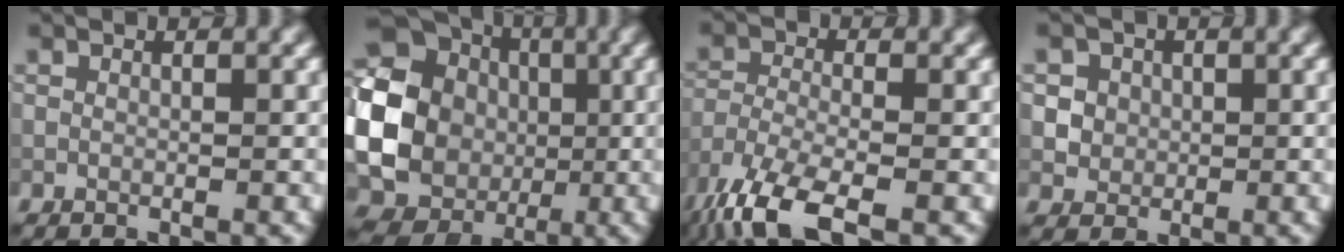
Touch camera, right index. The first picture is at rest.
{"total": 25.7, "force": [-1.1, 24.5, 7.6], "torque": [-0.130, -0.003, -0.069]}
{"total": 8.3, "force": [-5.9, 2.4, 5.3], "torque": [-0.112, -0.020, -0.124]}
{"total": 4.1, "force": [1.4, 3.6, 1.6], "torque": [-0.027, 0.012, 0.023]}